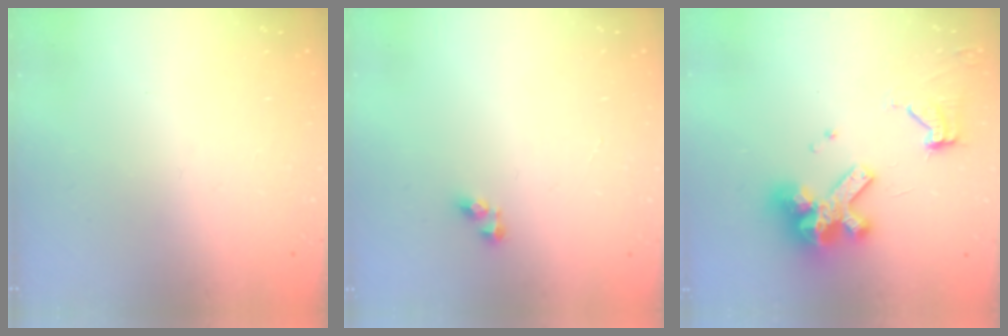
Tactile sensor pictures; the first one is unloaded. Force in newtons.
{"total": 4.8, "press": 4.7, "slide": 0.3}
{"total": 14.1, "press": 14.0, "slide": 1.8}